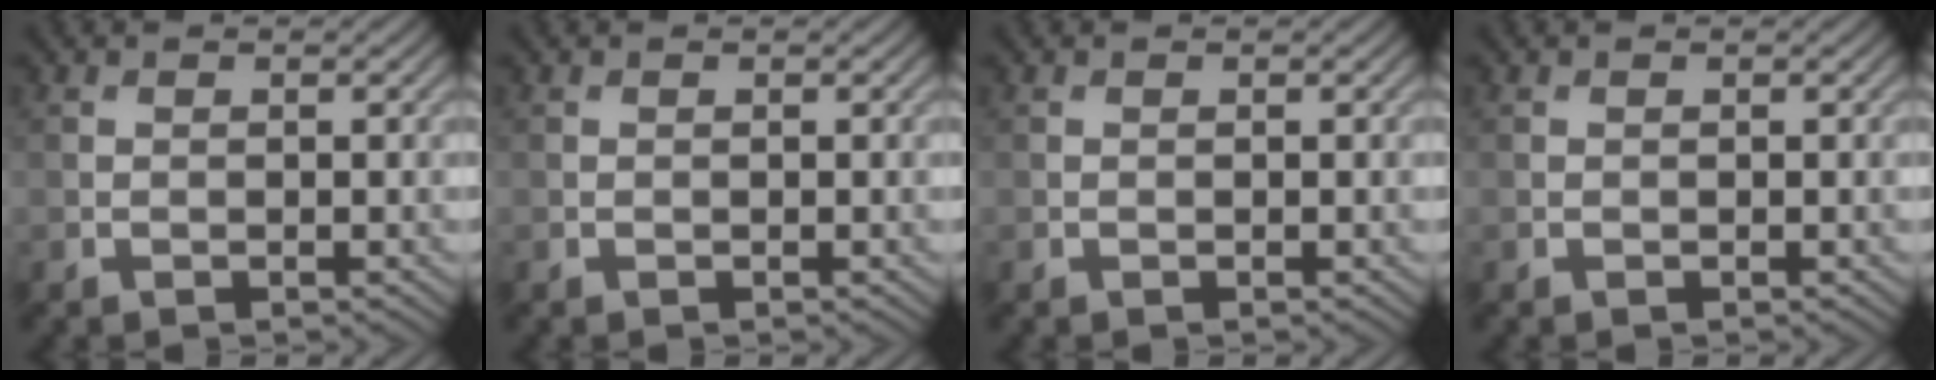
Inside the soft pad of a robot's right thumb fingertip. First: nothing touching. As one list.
[{"total": 0.0}, {"total": 0.0}, {"total": 0.0}]